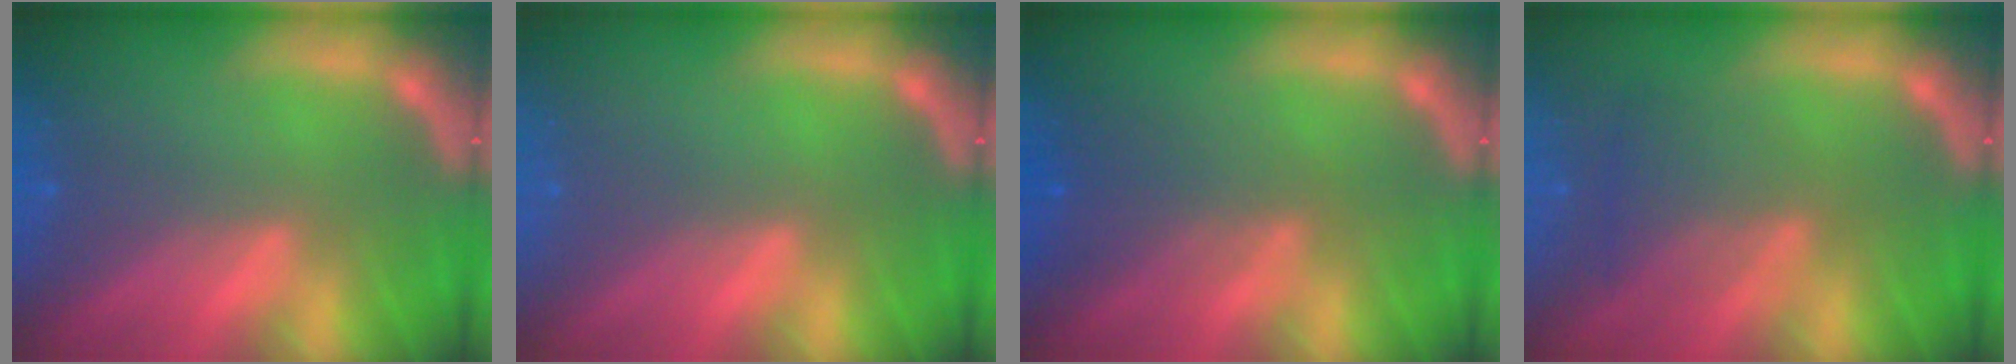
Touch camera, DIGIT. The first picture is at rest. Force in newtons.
{"total": 0.0}
{"total": 3.5}
{"total": 4.0}